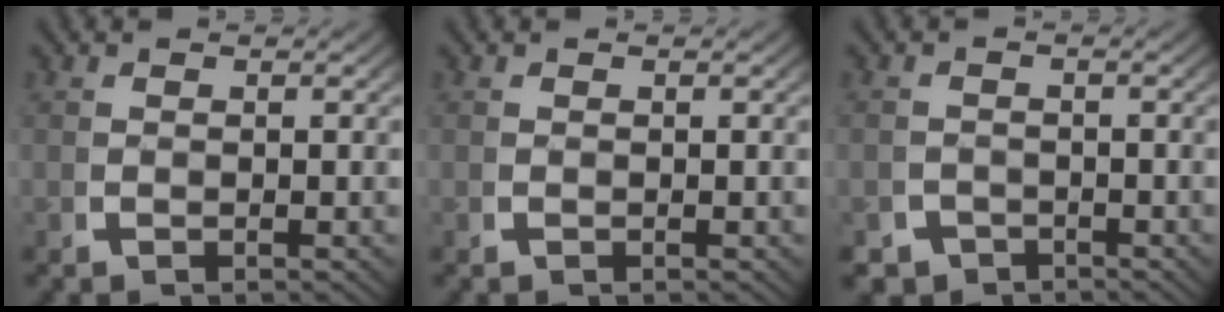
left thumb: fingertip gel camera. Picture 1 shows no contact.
{"total": 0.0}
{"total": 4.1, "force": [-3.6, 1.9, 0.2], "torque": [0.008, -0.022, -0.063]}